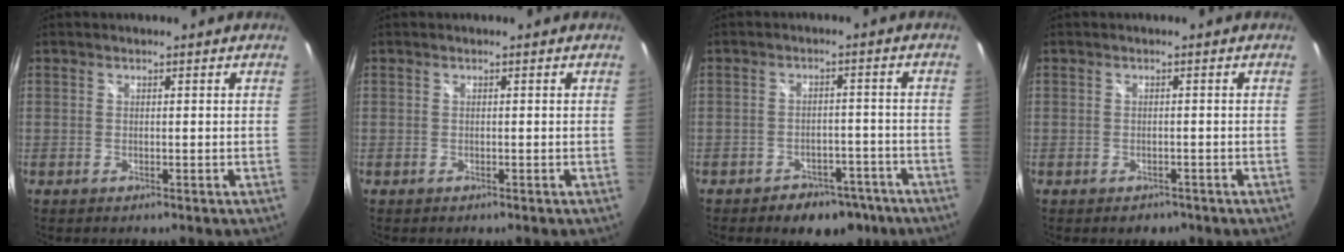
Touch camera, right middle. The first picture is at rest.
{"total": 0.0}
{"total": 9.4, "force": [-6.8, 5.7, 3.2], "torque": [-0.067, 0.015, -0.076]}
{"total": 2.3, "force": [-1.5, 1.6, 0.6], "torque": [-0.014, -0.006, -0.019]}